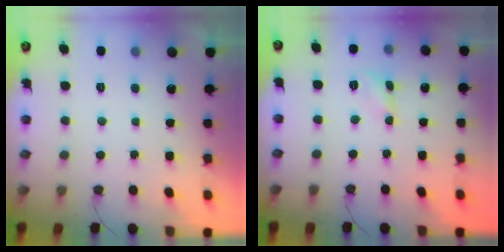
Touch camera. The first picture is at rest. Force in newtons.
{"total": 2.7, "press": 2.7, "slide": 0.2}